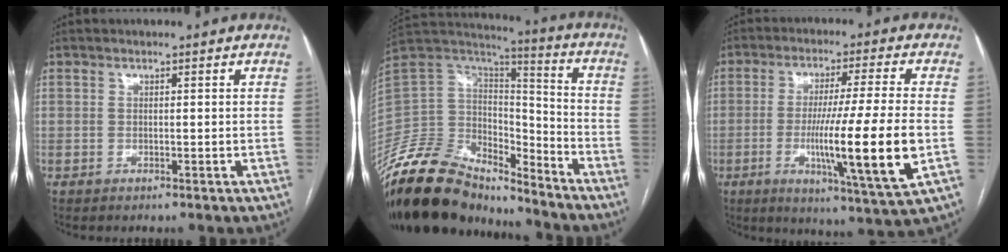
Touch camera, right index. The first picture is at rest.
{"total": 23.9, "force": [-20.2, 8.8, 9.4], "torque": [-0.229, 0.015, -0.358]}
{"total": 16.2, "force": [-3.3, -1.1, 15.8], "torque": [-0.276, -0.032, -0.059]}